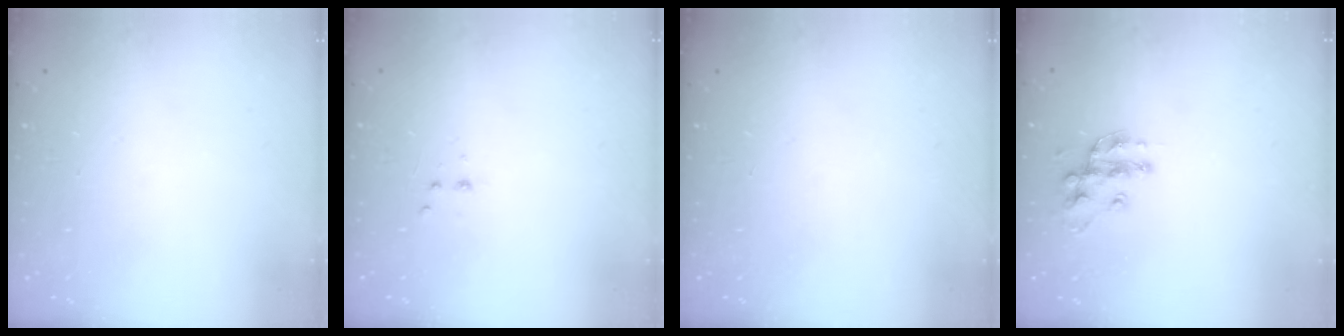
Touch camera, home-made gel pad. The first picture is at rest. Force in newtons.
{"total": 2.9, "press": 2.7, "slide": 1.0}
{"total": 0.0}
{"total": 11.8, "press": 11.8, "slide": 0.6}